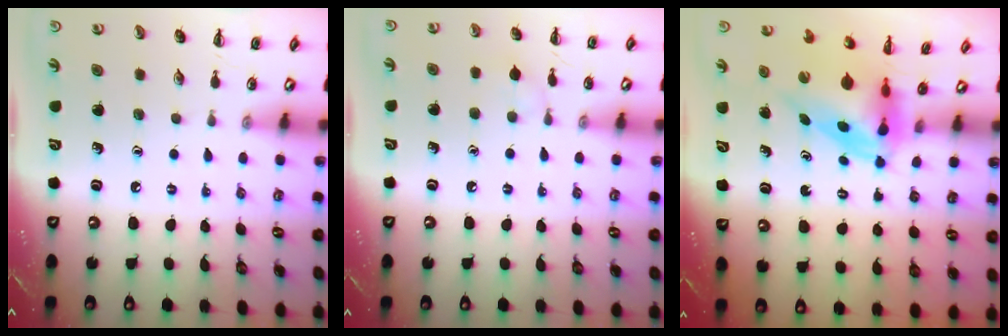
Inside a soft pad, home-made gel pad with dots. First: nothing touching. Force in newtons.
{"total": 5.0, "press": 4.7, "slide": 1.7}
{"total": 3.9, "press": 3.8, "slide": 1.0}